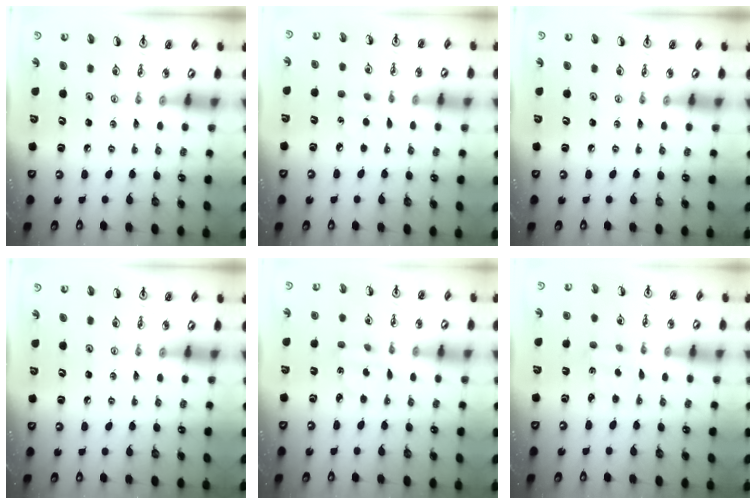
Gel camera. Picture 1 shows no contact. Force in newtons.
{"total": 4.8, "press": 4.8, "slide": 0.5}
{"total": 0.0}
{"total": 0.0}
{"total": 2.3, "press": 2.2, "slide": 0.6}
{"total": 1.7, "press": 1.5, "slide": 0.7}